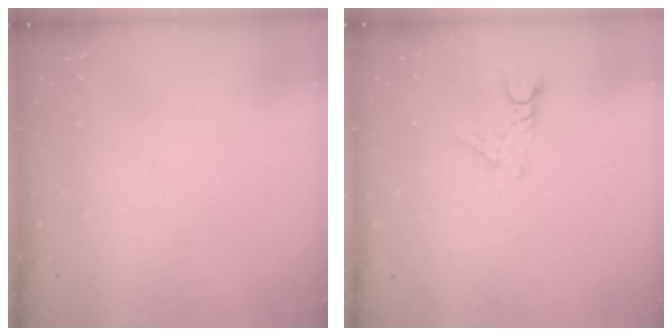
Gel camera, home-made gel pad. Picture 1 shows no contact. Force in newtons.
{"total": 3.4, "press": 3.4, "slide": 0.4}